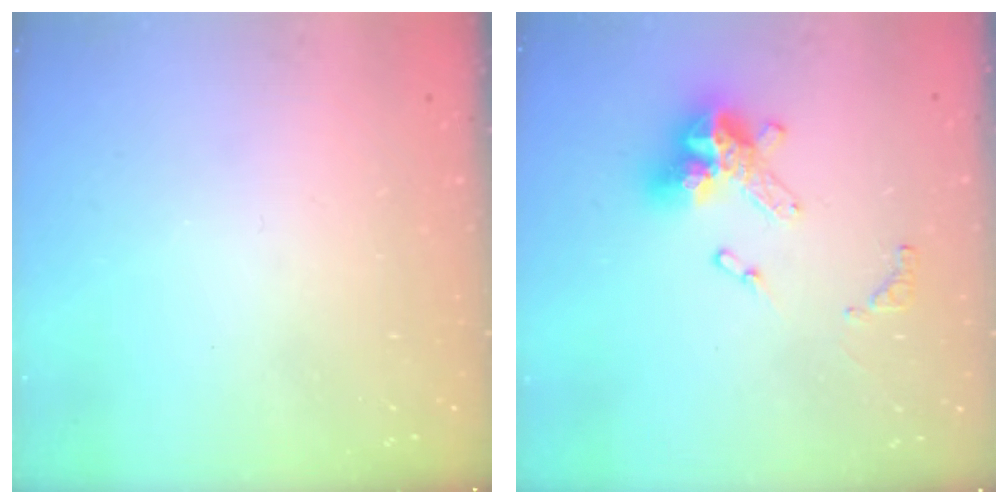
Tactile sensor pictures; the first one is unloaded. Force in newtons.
{"total": 13.1, "press": 13.0, "slide": 1.4}